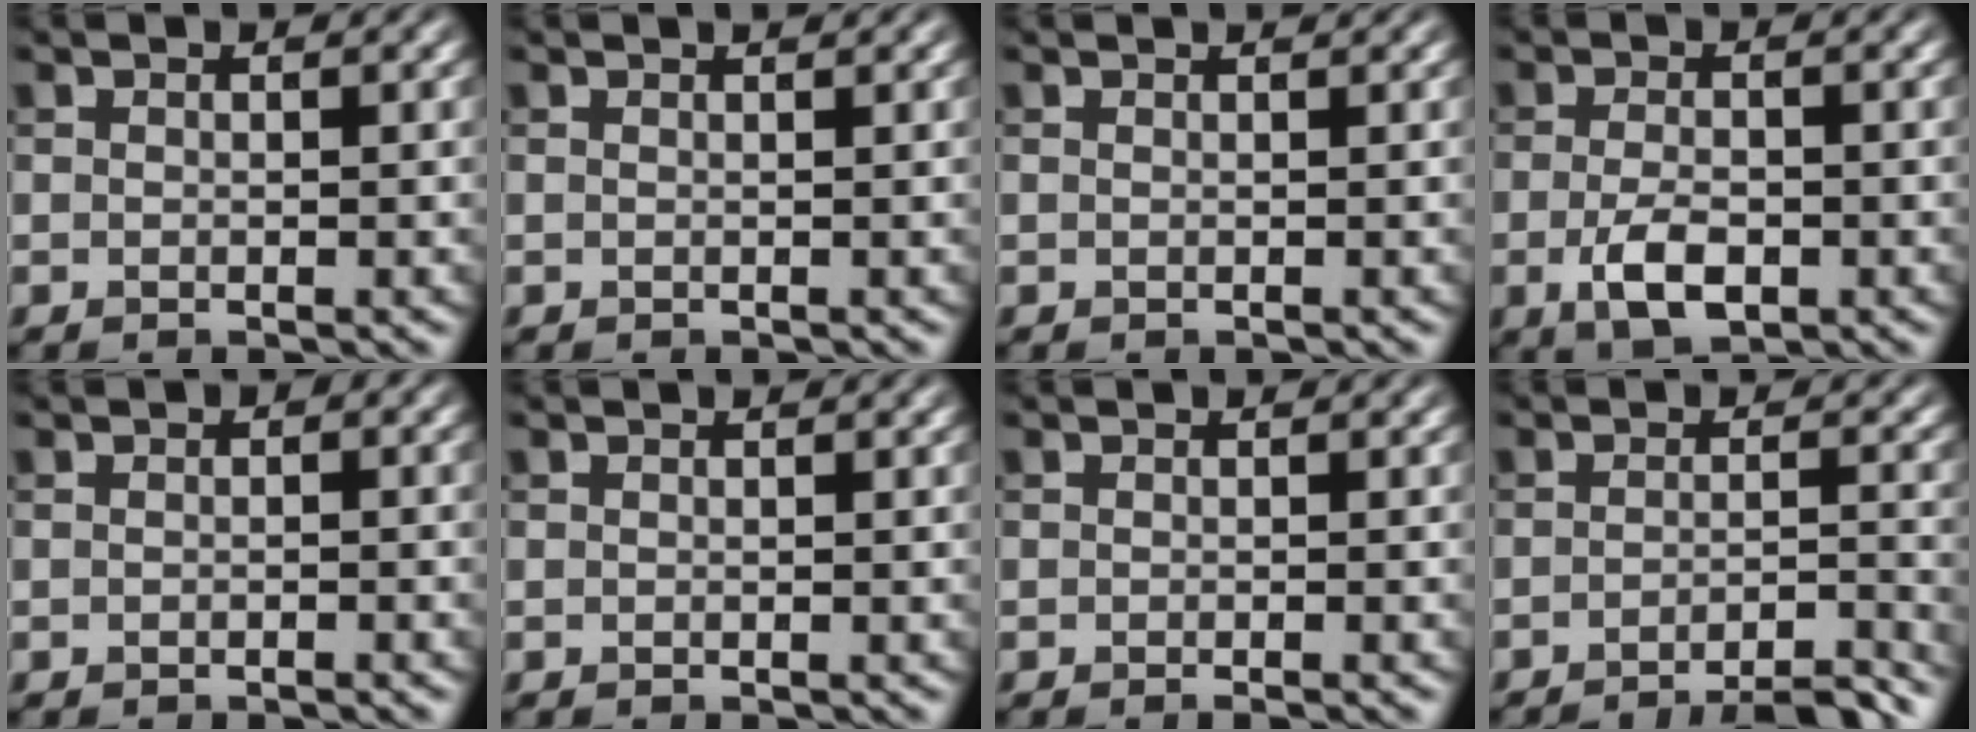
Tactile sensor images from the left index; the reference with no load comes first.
{"total": 1.1, "force": [0.9, 0.3, 0.6], "torque": [-0.005, -0.001, 0.003]}
{"total": 1.3, "force": [1.0, 0.4, 0.6], "torque": [-0.007, 0.000, 0.001]}
{"total": 3.6, "force": [-1.3, 1.7, 2.9], "torque": [-0.059, -0.006, -0.022]}
{"total": 0.9, "force": [-0.1, 0.4, 0.7], "torque": [-0.010, 0.001, -0.003]}
{"total": 0.0}
{"total": 0.8, "force": [-0.4, 0.1, 0.7], "torque": [-0.005, -0.002, -0.008]}
{"total": 6.1, "force": [-5.0, 0.9, 3.3], "torque": [-0.036, 0.009, -0.074]}